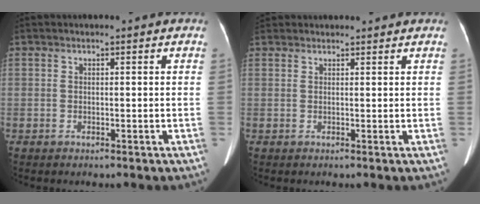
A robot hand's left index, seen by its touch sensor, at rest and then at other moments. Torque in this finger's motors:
{"motor_torque": [0.95, -1.19, 0.68, 0.17]}